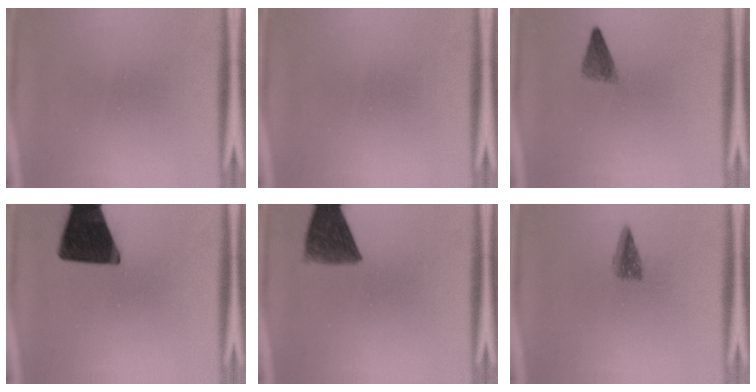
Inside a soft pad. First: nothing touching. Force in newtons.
{"total": 0.0}
{"total": 2.5}
{"total": 17.1}
{"total": 8.4}
{"total": 2.7}